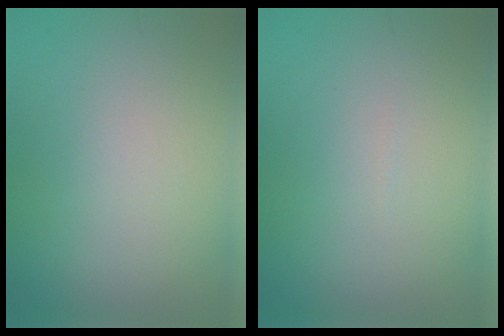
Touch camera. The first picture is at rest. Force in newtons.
{"total": 0.0}